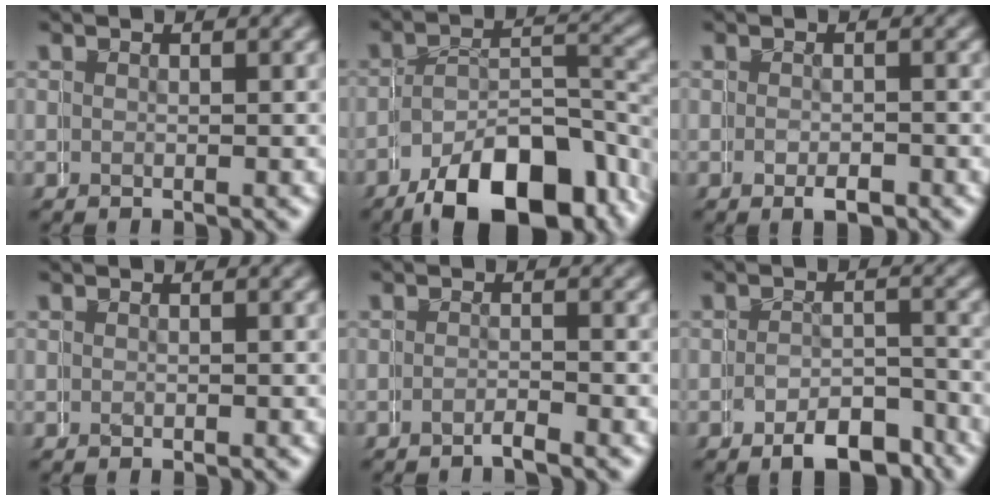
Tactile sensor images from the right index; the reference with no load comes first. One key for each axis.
{"total": 9.9, "fx": -6.3, "fy": 4.7, "fz": 6.0, "tx": -0.070, "ty": -0.020, "tz": -0.090}
{"total": 1.3, "fx": -0.8, "fy": 0.9, "fz": 0.7, "tx": -0.004, "ty": 0.000, "tz": -0.015}
{"total": 0.0}
{"total": 1.3, "fx": -1.2, "fy": -0.4, "fz": 0.0, "tx": 0.003, "ty": 0.002, "tz": -0.024}
{"total": 5.1, "fx": -4.3, "fy": 2.3, "fz": 1.4, "tx": -0.008, "ty": -0.008, "tz": -0.072}